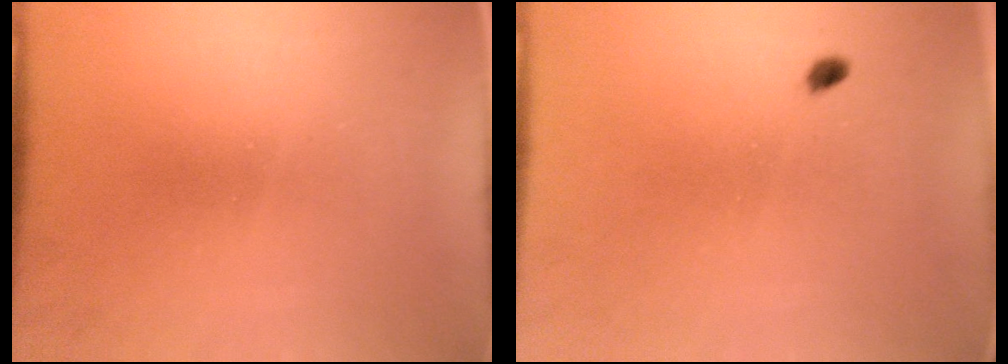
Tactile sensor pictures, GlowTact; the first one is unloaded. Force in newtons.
{"total": 1.6}